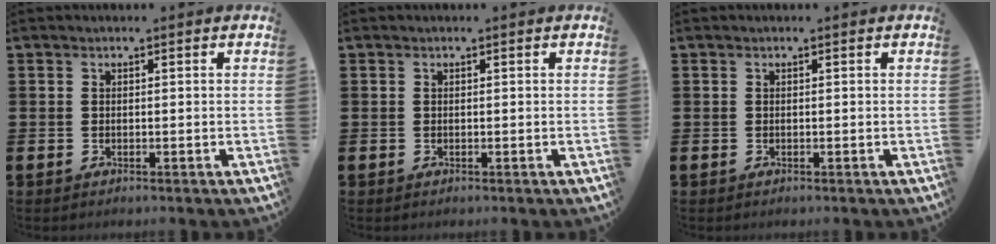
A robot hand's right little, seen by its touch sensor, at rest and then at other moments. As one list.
[{"total": 0.0}, {"total": 0.0}]